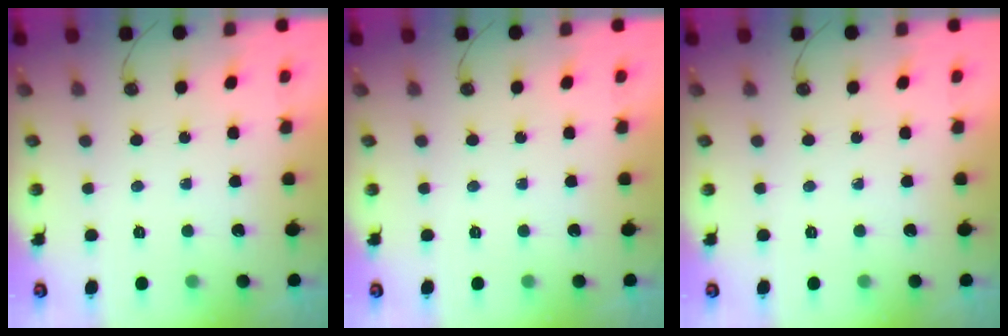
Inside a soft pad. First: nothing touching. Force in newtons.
{"total": 0.0}
{"total": 0.0}